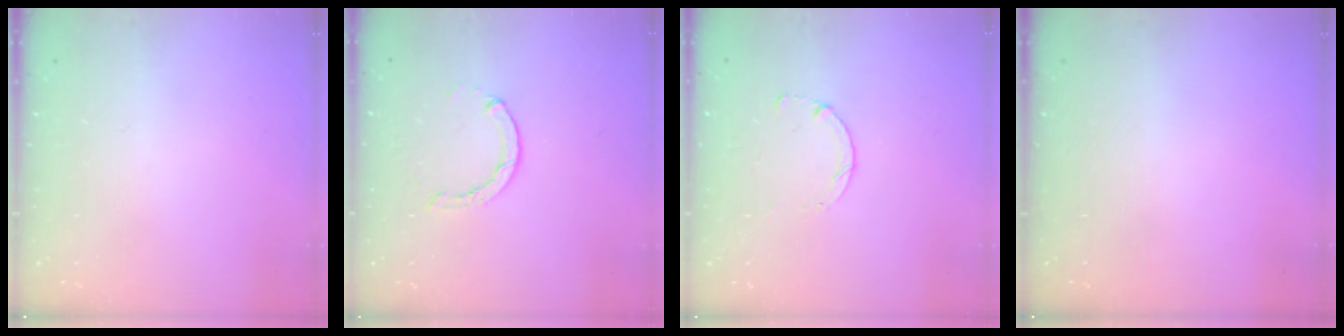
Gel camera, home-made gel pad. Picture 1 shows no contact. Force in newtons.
{"total": 1.3, "press": 1.2, "slide": 0.3}
{"total": 0.0}
{"total": 0.0}